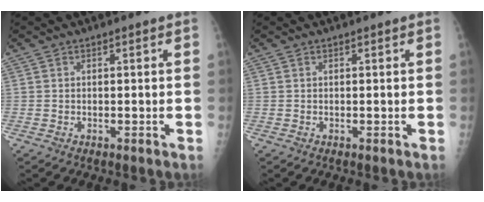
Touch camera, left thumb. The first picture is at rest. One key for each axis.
{"total": 0.0}